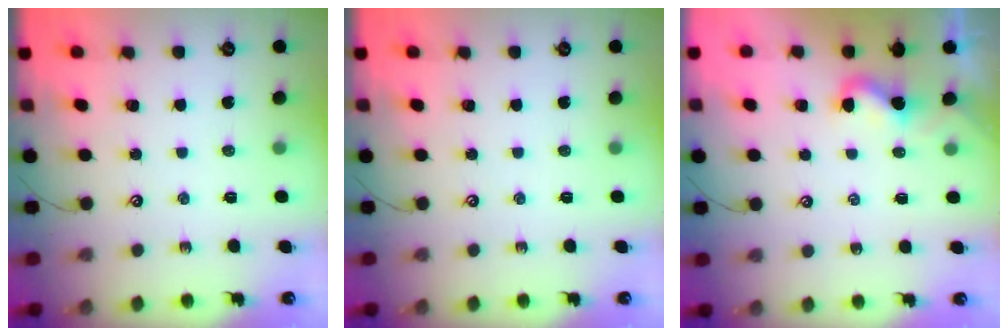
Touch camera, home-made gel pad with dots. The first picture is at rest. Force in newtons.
{"total": 0.0}
{"total": 2.8, "press": 2.8, "slide": 0.4}